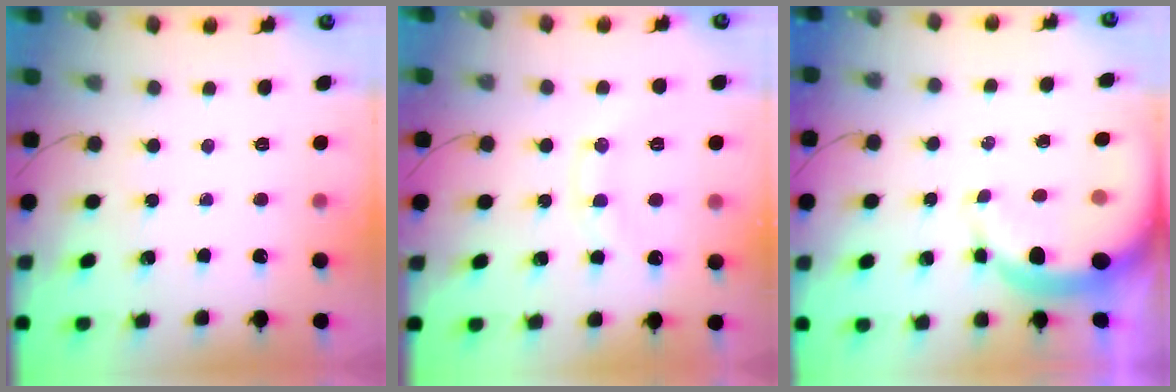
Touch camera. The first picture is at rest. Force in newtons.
{"total": 12.3, "press": 12.2, "slide": 0.8}
{"total": 9.1, "press": 9.0, "slide": 1.7}